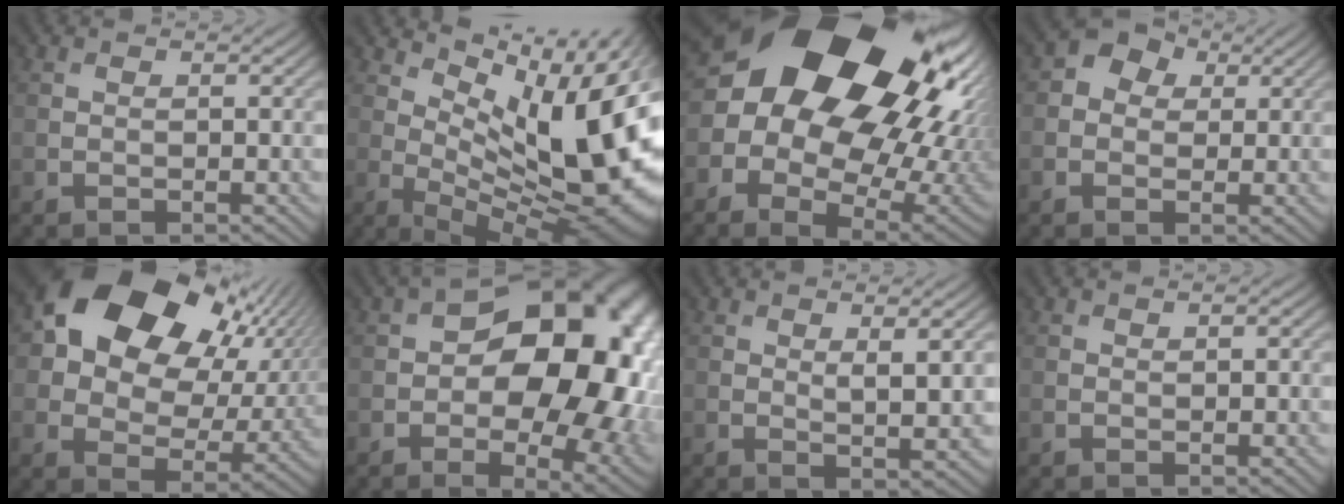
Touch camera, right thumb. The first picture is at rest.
{"total": 16.5, "force": [2.2, 6.8, 14.9], "torque": [-0.199, 0.002, 0.045]}
{"total": 21.5, "force": [6.3, 16.3, 12.5], "torque": [-0.264, 0.018, 0.139]}
{"total": 5.2, "force": [1.0, 4.5, 2.4], "torque": [-0.041, 0.000, 0.018]}
{"total": 17.9, "force": [7.3, 12.6, 10.4], "torque": [-0.162, 0.026, 0.133]}
{"total": 20.2, "force": [0.3, 13.3, 15.1], "torque": [-0.189, -0.021, 0.035]}
{"total": 3.2, "force": [1.0, 0.7, 3.0], "torque": [-0.052, -0.008, 0.024]}
{"total": 0.0}